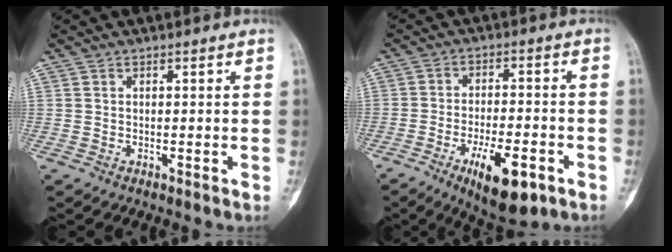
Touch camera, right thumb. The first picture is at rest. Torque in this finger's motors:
{"motor_torque": [3.27, 0.45, 1.31, -1.47, -0.02]}